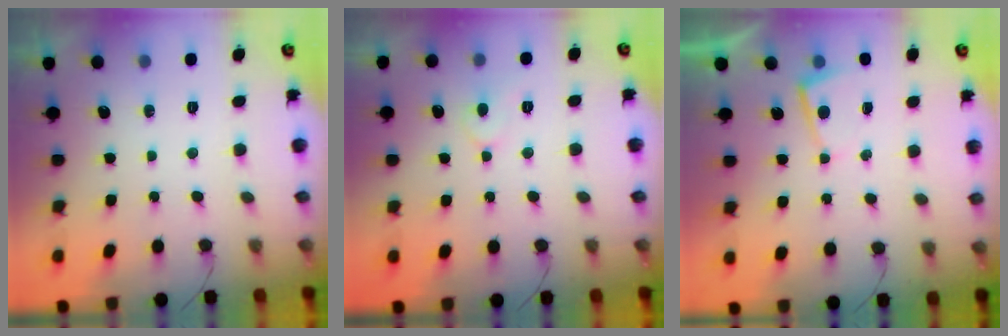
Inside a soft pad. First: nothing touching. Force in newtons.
{"total": 5.9, "press": 5.9, "slide": 0.4}
{"total": 2.7, "press": 2.7, "slide": 0.3}